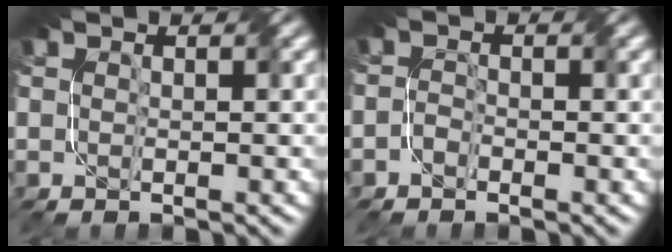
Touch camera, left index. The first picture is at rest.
{"total": 1.2, "force": [-1.2, -0.1, 0.1], "torque": [-0.001, 0.004, -0.027]}